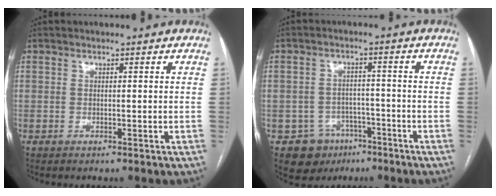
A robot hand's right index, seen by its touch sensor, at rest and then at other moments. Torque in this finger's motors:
{"motor_torque": [-0.24, -0.34, -0.58, -0.21]}